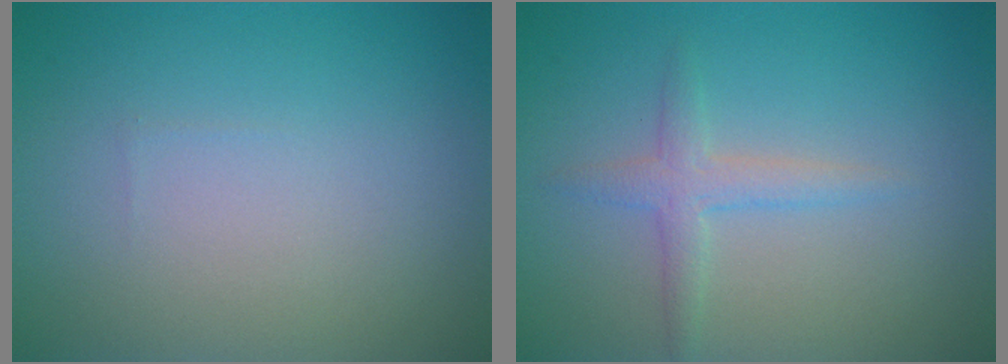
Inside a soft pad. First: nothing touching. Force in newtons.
{"total": 2.1, "press": 2.1, "slide": 0.1}